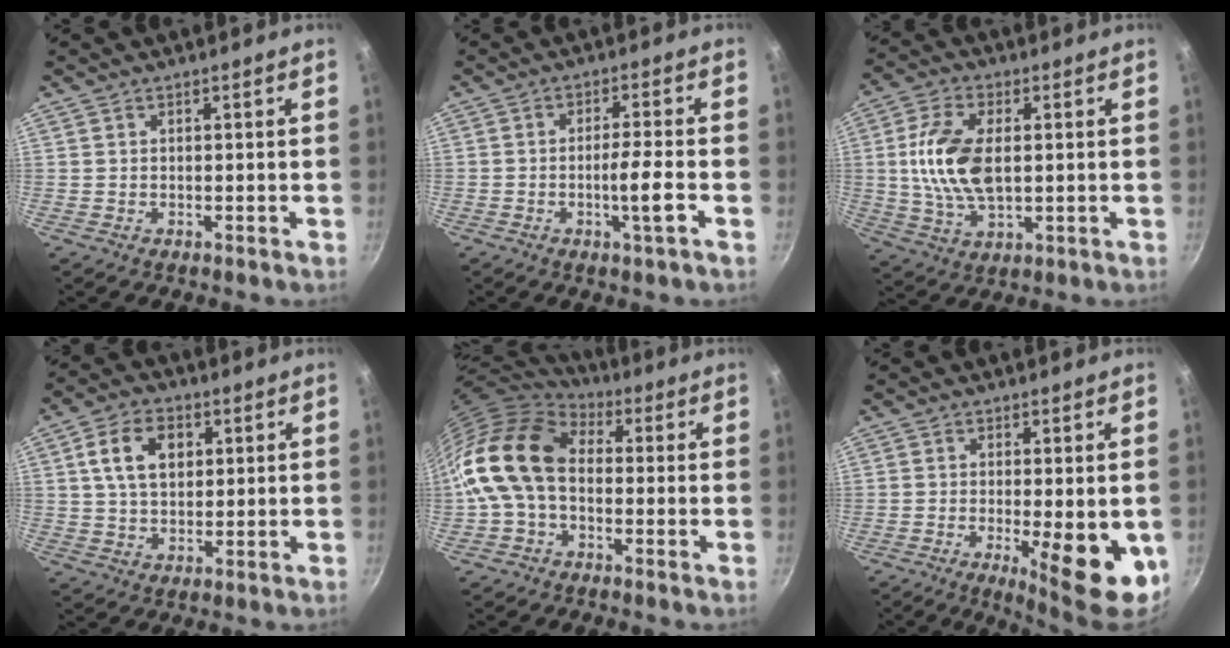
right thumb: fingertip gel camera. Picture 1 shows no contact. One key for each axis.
{"total": 5.4, "fx": -2.0, "fy": 0.2, "fz": 5.0, "tx": -0.089, "ty": 0.014, "tz": -0.036}
{"total": 13.0, "fx": 1.1, "fy": 7.2, "fz": 10.7, "tx": -0.201, "ty": 0.006, "tz": 0.021}
{"total": 9.8, "fx": 2.7, "fy": 6.7, "fz": 6.6, "tx": -0.102, "ty": 0.004, "tz": 0.043}
{"total": 17.0, "fx": -0.1, "fy": 11.8, "fz": 12.3, "tx": -0.225, "ty": 0.033, "tz": -0.019}
{"total": 12.5, "fx": -3.0, "fy": 3.6, "fz": 11.6, "tx": -0.143, "ty": -0.008, "tz": -0.031}